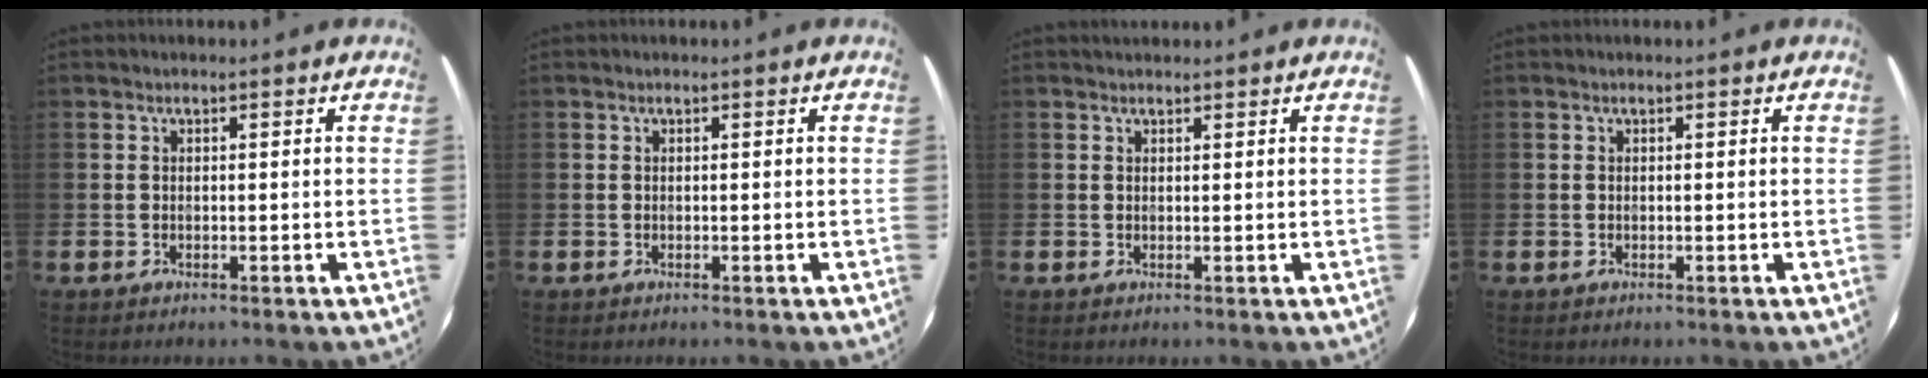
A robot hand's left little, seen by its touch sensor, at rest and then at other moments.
{"total": 0.0}
{"total": 0.8, "force": [0.8, 0.3, -0.1], "torque": [0.001, 0.004, 0.015]}
{"total": 0.0}